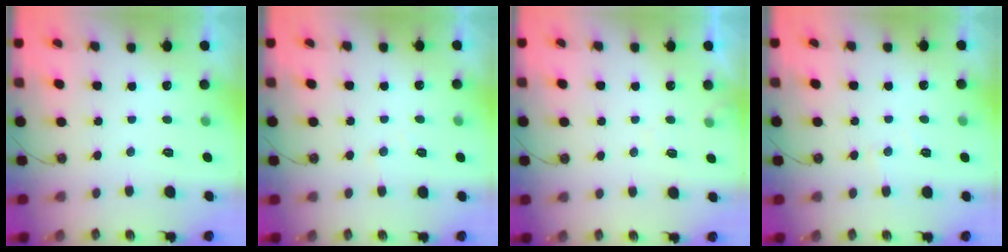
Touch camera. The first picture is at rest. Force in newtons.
{"total": 5.6, "press": 5.6, "slide": 0.9}
{"total": 4.6, "press": 4.6, "slide": 0.7}
{"total": 4.6, "press": 4.6, "slide": 0.6}